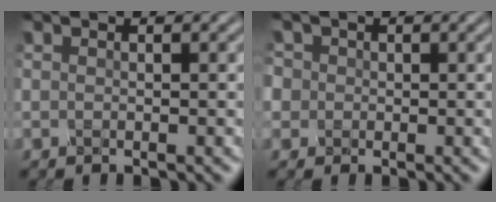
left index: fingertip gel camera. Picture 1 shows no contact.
{"total": 4.5, "force": [1.2, 4.0, 1.7], "torque": [-0.036, 0.032, -0.002]}